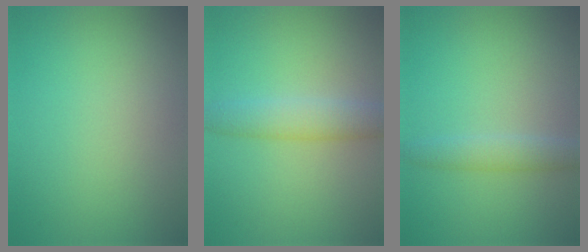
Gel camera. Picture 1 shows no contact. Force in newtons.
{"total": 4.2, "press": 4.2, "slide": 0.0}
{"total": 2.1, "press": 2.1, "slide": 0.1}